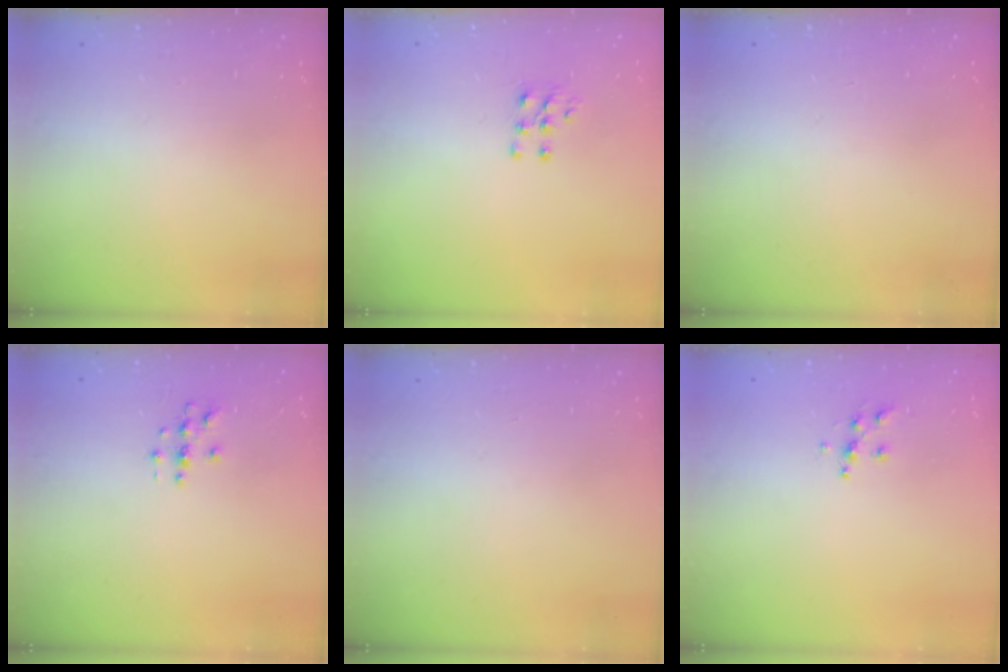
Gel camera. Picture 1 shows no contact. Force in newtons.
{"total": 5.5, "press": 5.4, "slide": 1.1}
{"total": 0.0}
{"total": 3.1, "press": 3.1, "slide": 0.3}
{"total": 0.0}
{"total": 6.1, "press": 6.1, "slide": 0.4}